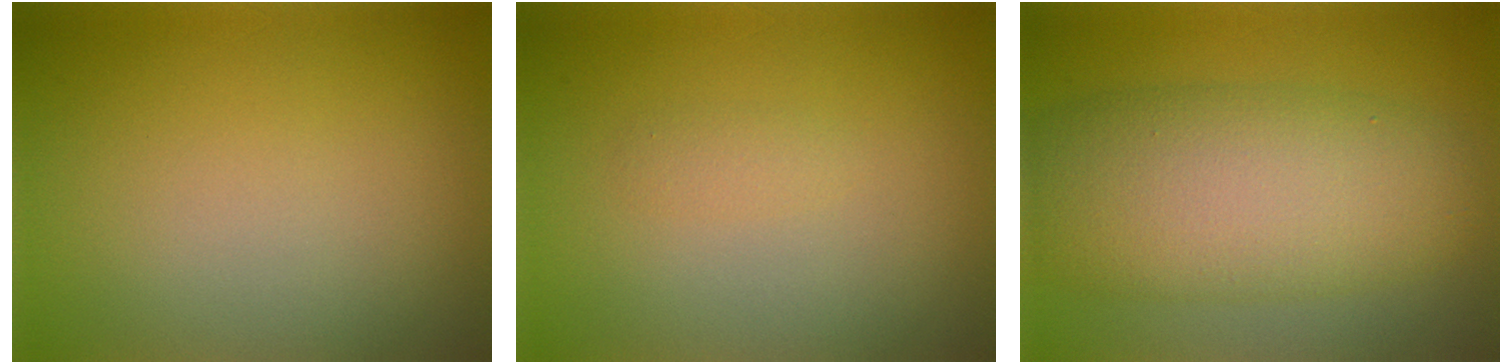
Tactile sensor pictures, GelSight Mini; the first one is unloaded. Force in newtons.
{"total": 0.8, "press": 0.8, "slide": 0.0}
{"total": 9.5, "press": 9.5, "slide": 0.3}